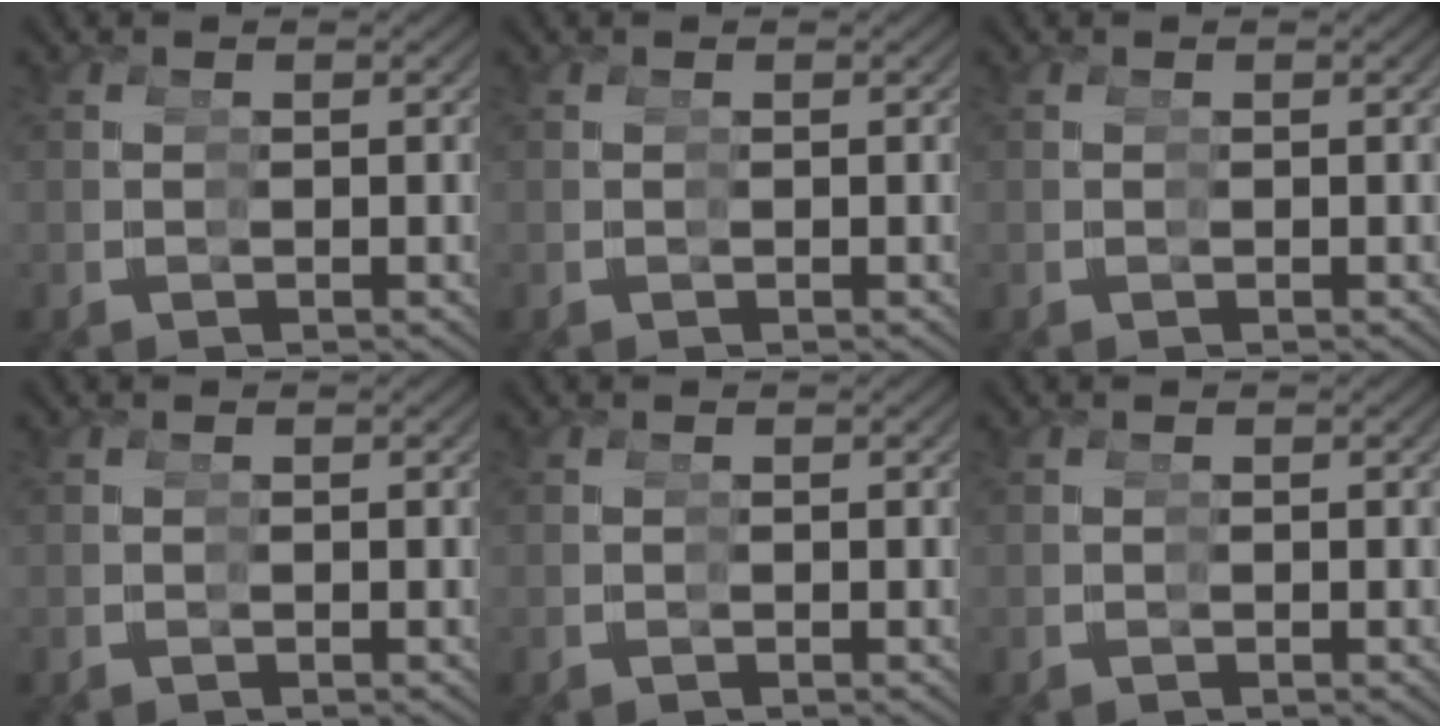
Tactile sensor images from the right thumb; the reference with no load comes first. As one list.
[{"total": 0.0}, {"total": 0.0}, {"total": 0.0}, {"total": 0.0}, {"total": 0.0}]